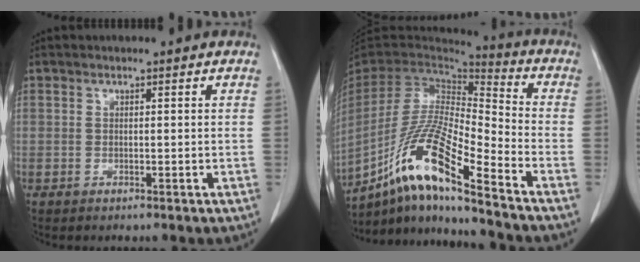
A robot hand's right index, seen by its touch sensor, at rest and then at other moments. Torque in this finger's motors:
{"motor_torque": [1.19, -0.89, 0.38, 0.21]}